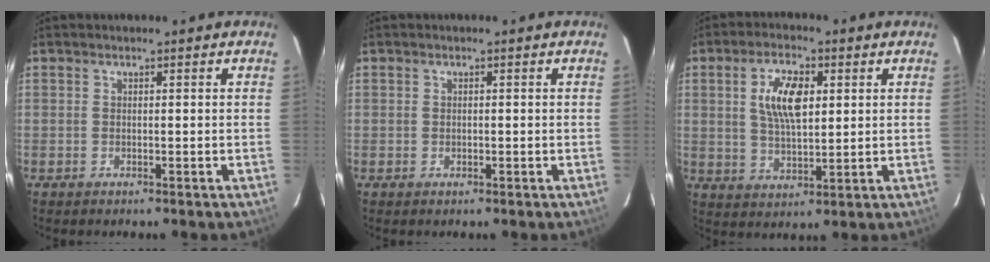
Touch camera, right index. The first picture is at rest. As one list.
[{"total": 0.6, "force": [-0.1, 0.5, 0.2], "torque": [-0.001, 0.000, 0.000]}, {"total": 9.0, "force": [2.4, 4.0, 7.7], "torque": [-0.145, 0.008, 0.046]}]